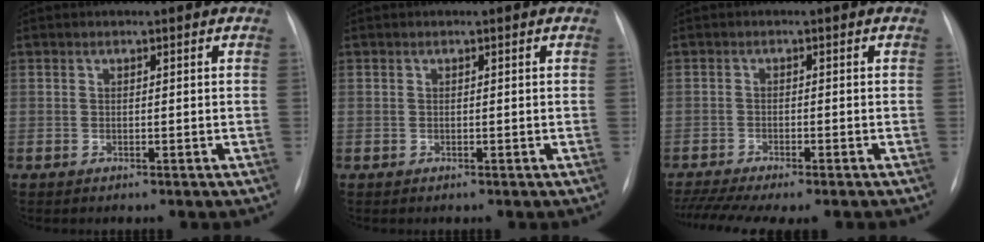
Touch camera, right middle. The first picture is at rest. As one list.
[{"total": 0.0}, {"total": 10.2, "force": [-8.3, 1.6, 5.6], "torque": [-0.091, -0.002, -0.127]}]